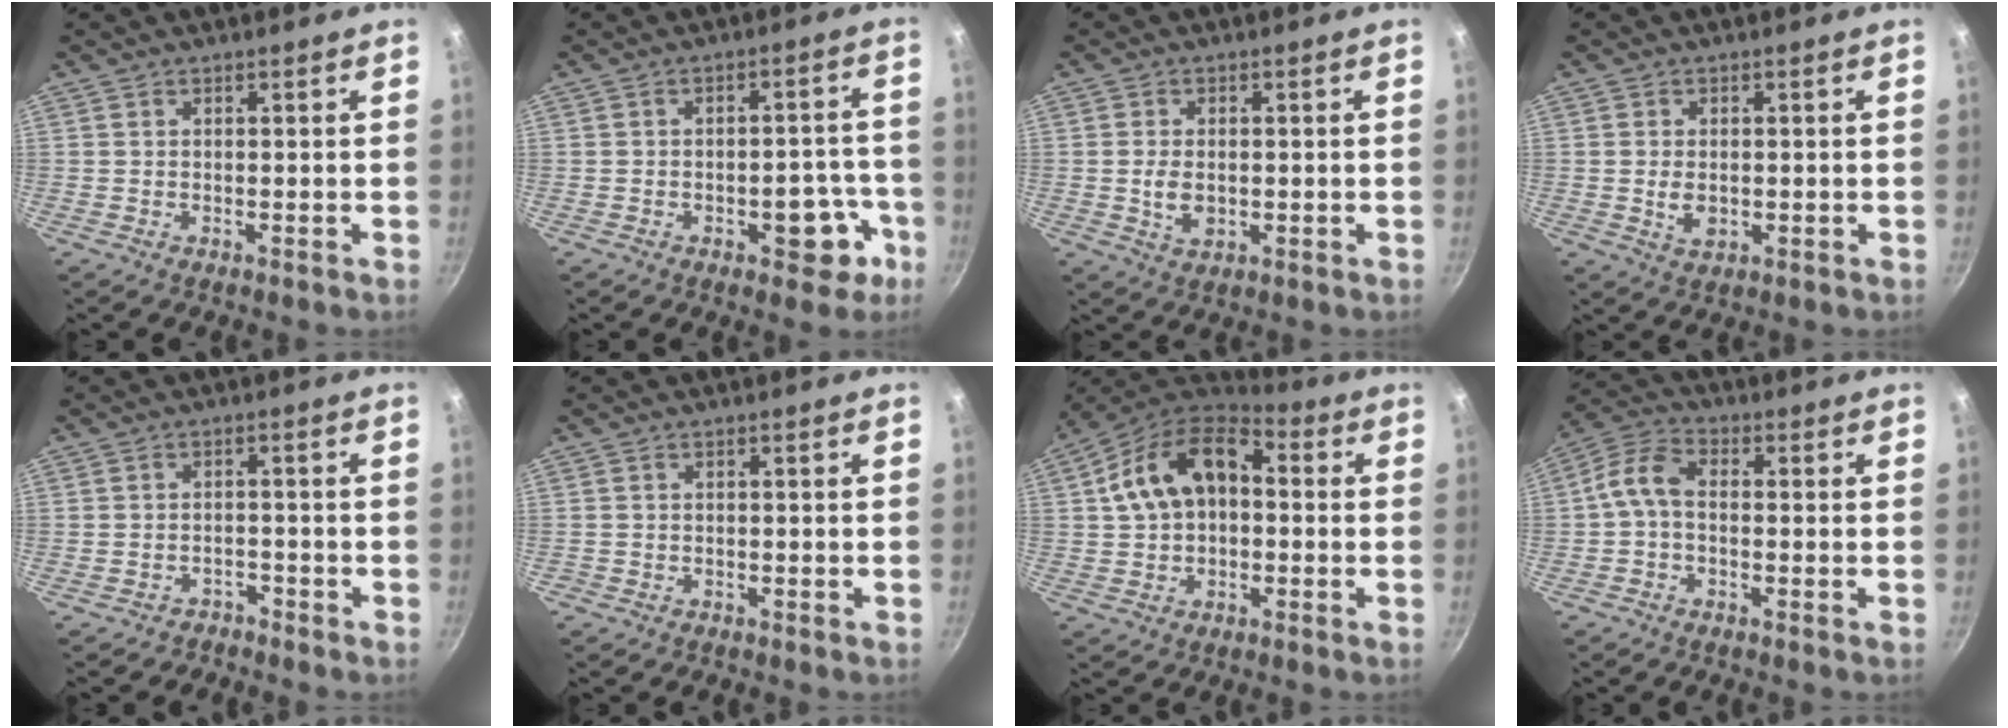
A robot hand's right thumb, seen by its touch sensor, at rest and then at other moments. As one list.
[{"total": 8.6, "force": [-3.8, 4.6, 6.1], "torque": [-0.032, 0.035, -0.044]}, {"total": 4.4, "force": [-0.3, 2.9, 3.4], "torque": [-0.060, -0.002, -0.002]}, {"total": 3.8, "force": [-0.3, 2.5, 2.8], "torque": [-0.049, -0.004, -0.002]}, {"total": 2.6, "force": [-2.2, 1.2, -0.1], "torque": [0.020, 0.032, -0.033]}, {"total": 0.8, "force": [-0.7, 0.5, 0.0], "torque": [-0.006, 0.011, -0.012]}, {"total": 15.7, "force": [1.6, 10.5, 11.6], "torque": [-0.188, 0.042, 0.011]}, {"total": 5.8, "force": [-1.1, 3.4, 4.5], "torque": [-0.101, 0.030, -0.035]}]